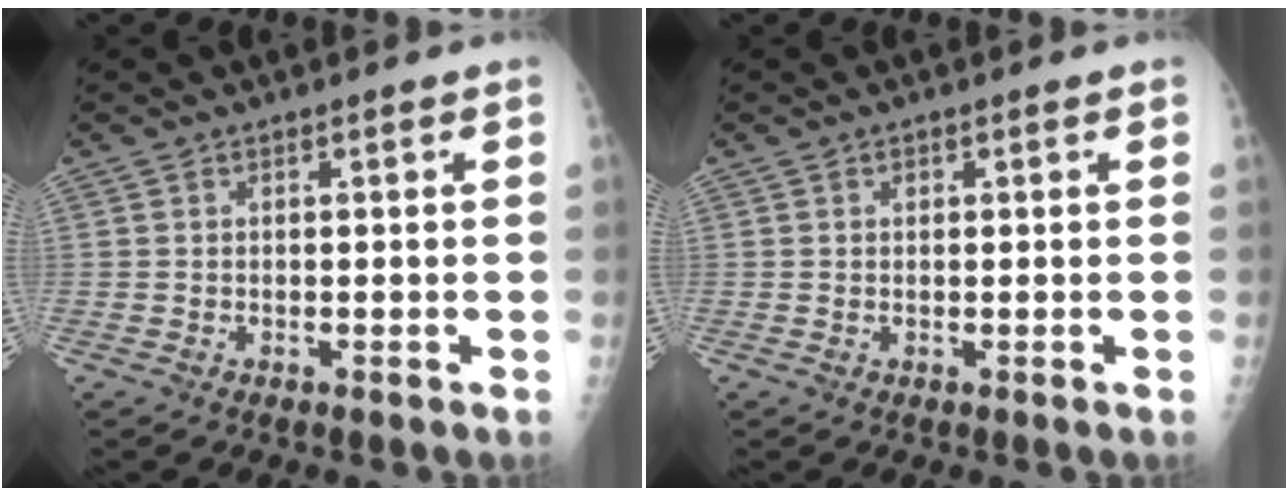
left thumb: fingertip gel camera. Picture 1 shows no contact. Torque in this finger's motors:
{"motor_torque": [0.20, -0.09, -0.09, -0.18, 0.02]}